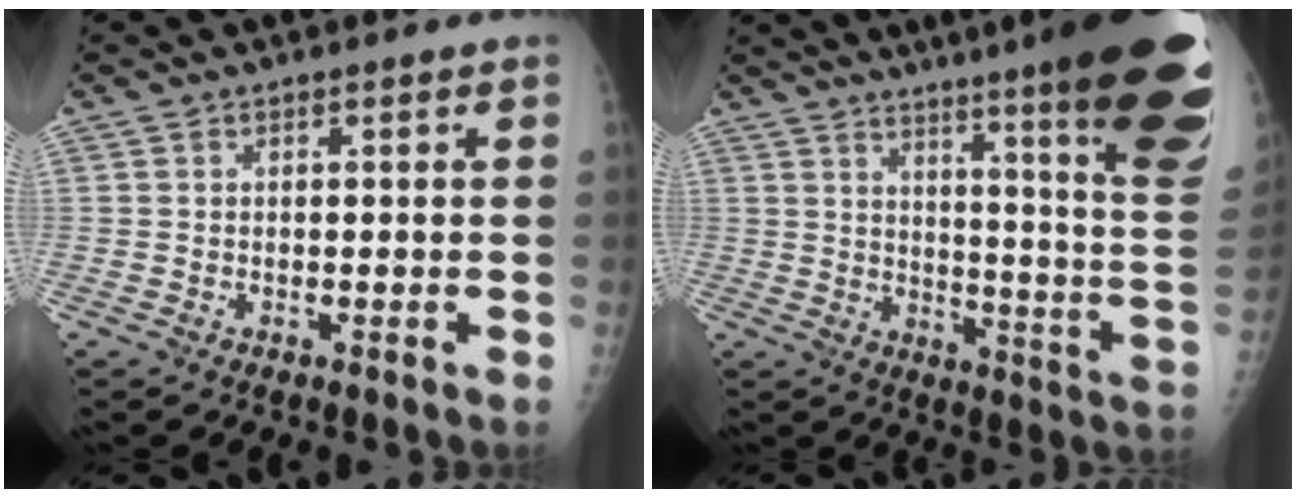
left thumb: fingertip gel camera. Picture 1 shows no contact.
{"total": 28.8, "force": [18.7, 2.6, 21.7], "torque": [-0.217, -0.103, 0.248]}